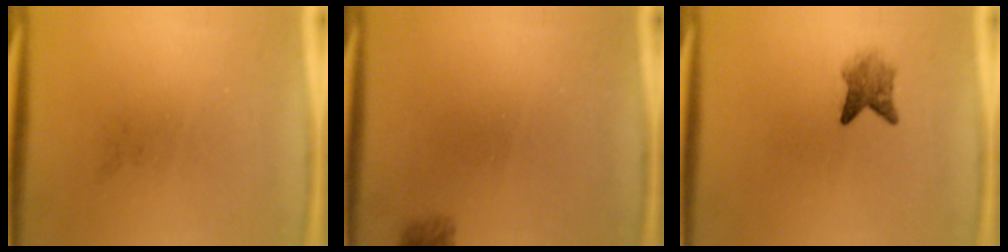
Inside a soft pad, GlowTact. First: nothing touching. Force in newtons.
{"total": 1.6}
{"total": 2.8}